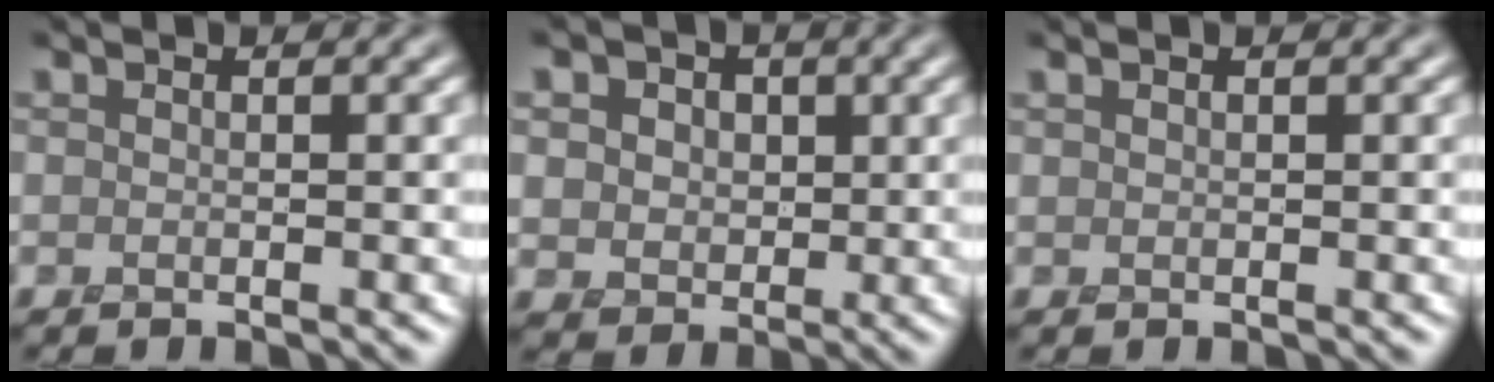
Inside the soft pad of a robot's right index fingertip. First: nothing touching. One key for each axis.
{"total": 5.5, "fx": 1.5, "fy": 4.6, "fz": 2.5, "tx": -0.050, "ty": 0.016, "tz": 0.011}
{"total": 0.0}